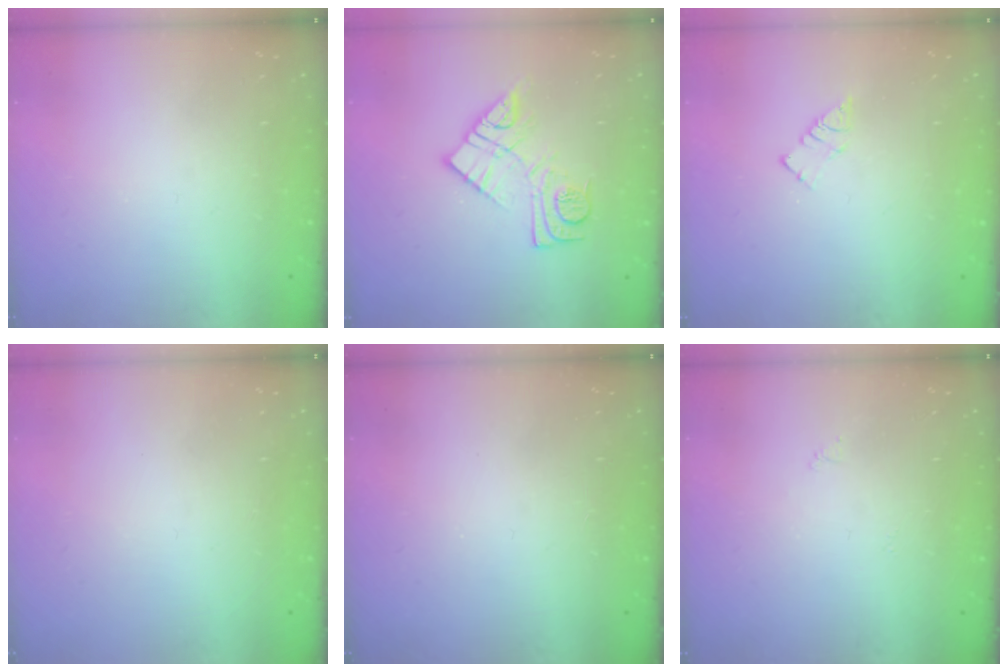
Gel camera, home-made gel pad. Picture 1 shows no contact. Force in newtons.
{"total": 12.0, "press": 12.0, "slide": 0.9}
{"total": 3.1, "press": 3.1, "slide": 0.2}
{"total": 1.6, "press": 1.6, "slide": 0.1}
{"total": 2.8, "press": 2.8, "slide": 0.4}
{"total": 3.3, "press": 3.3, "slide": 0.5}